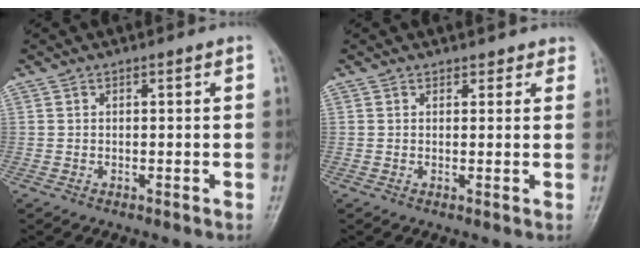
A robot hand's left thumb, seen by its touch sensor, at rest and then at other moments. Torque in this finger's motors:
{"motor_torque": [-0.06, 0.17, -0.15, -0.08, 0.00]}